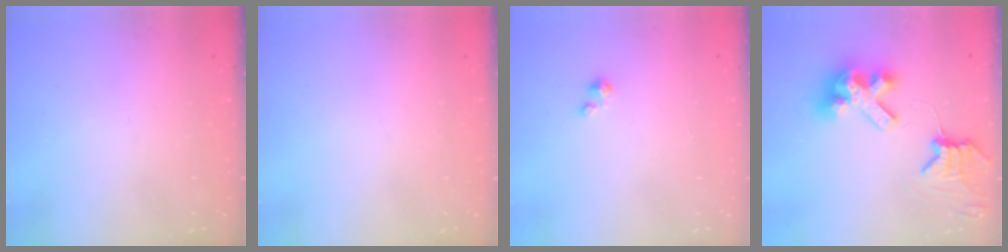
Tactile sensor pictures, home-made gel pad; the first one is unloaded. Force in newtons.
{"total": 0.0}
{"total": 1.2, "press": 1.1, "slide": 0.1}
{"total": 10.6, "press": 10.5, "slide": 1.4}